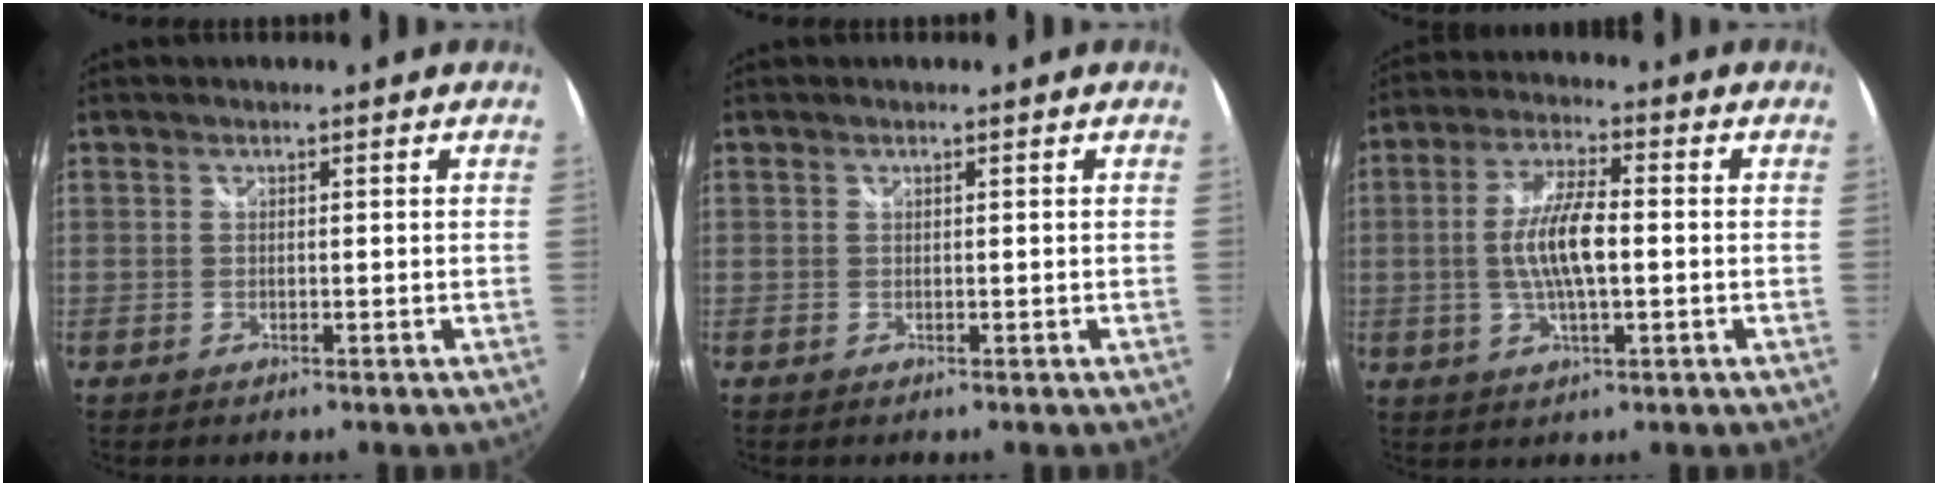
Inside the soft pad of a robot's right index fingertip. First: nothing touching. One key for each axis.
{"total": 0.0}
{"total": 9.1, "fx": -0.8, "fy": 2.6, "fz": 8.7, "tx": -0.170, "ty": 0.003, "tz": -0.015}